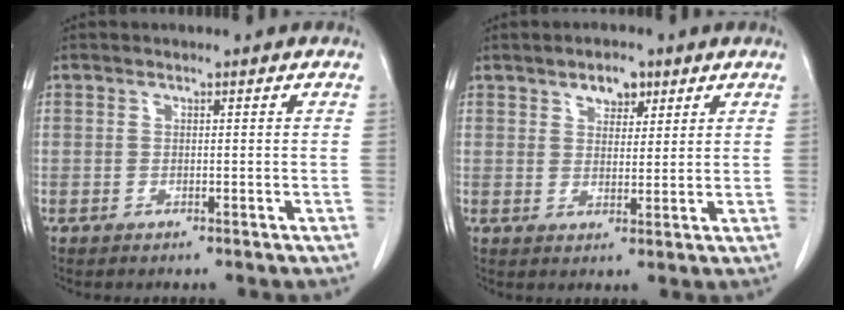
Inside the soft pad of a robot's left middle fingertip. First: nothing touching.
{"total": 3.8, "force": [2.4, 2.0, 2.1], "torque": [-0.033, 0.003, 0.039]}